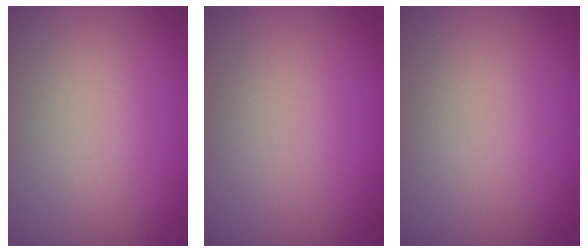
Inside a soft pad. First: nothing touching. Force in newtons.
{"total": 0.0}
{"total": 0.0}